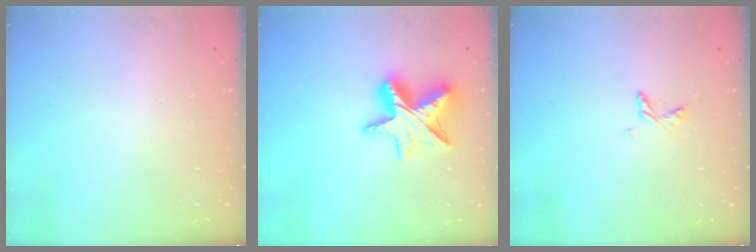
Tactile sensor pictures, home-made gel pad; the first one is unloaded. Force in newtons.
{"total": 13.1, "press": 13.1, "slide": 1.0}
{"total": 4.6, "press": 4.6, "slide": 0.5}